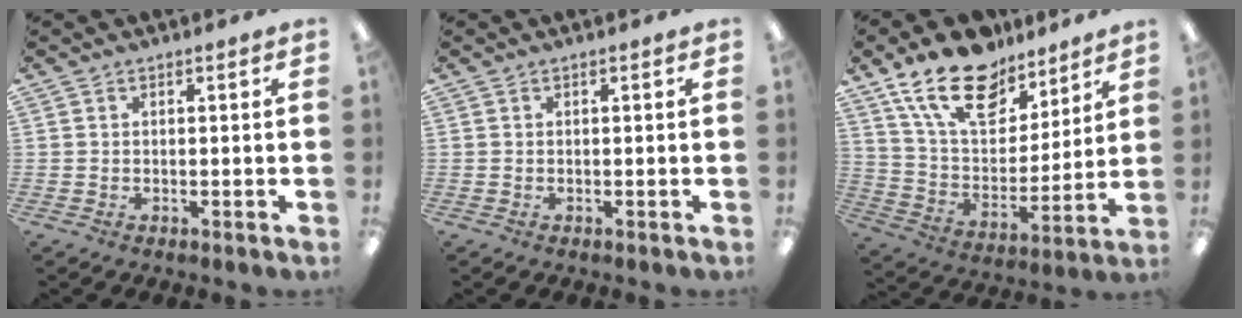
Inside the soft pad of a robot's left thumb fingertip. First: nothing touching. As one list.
[{"total": 0.0}, {"total": 19.3, "force": [13.4, 9.9, 9.8], "torque": [-0.185, -0.067, 0.243]}]